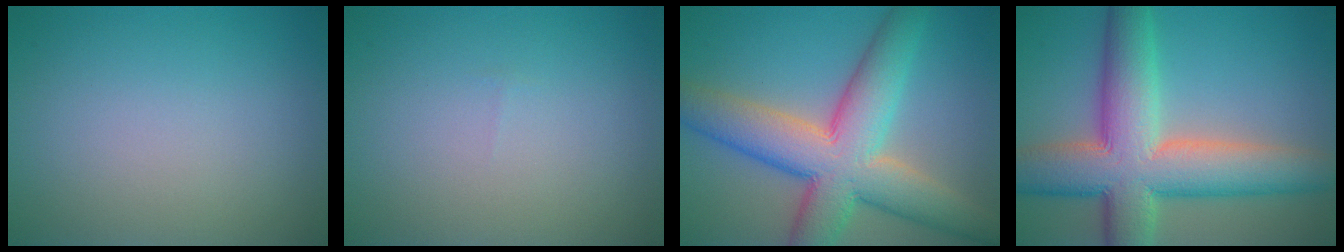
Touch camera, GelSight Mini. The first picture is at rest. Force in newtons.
{"total": 0.0}
{"total": 10.6, "press": 10.5, "slide": 0.6}
{"total": 11.5, "press": 11.5, "slide": 0.4}